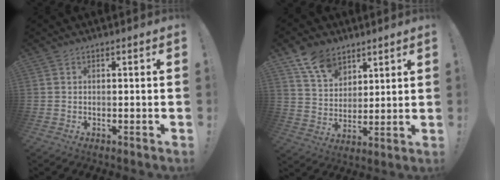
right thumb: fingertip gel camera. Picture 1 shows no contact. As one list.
[{"total": 11.2, "force": [7.8, 6.9, 4.2], "torque": [-0.067, -0.046, 0.149]}]